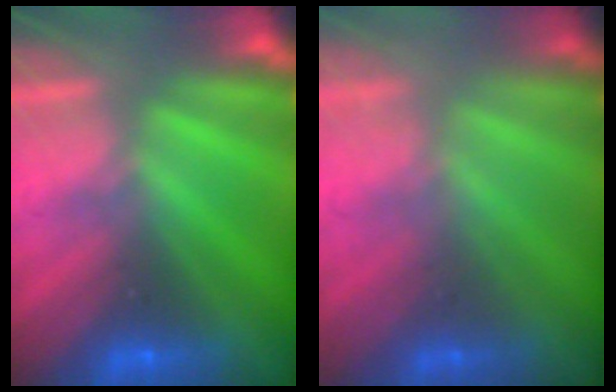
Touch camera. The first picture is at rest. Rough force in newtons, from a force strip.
{"total": 1.6}